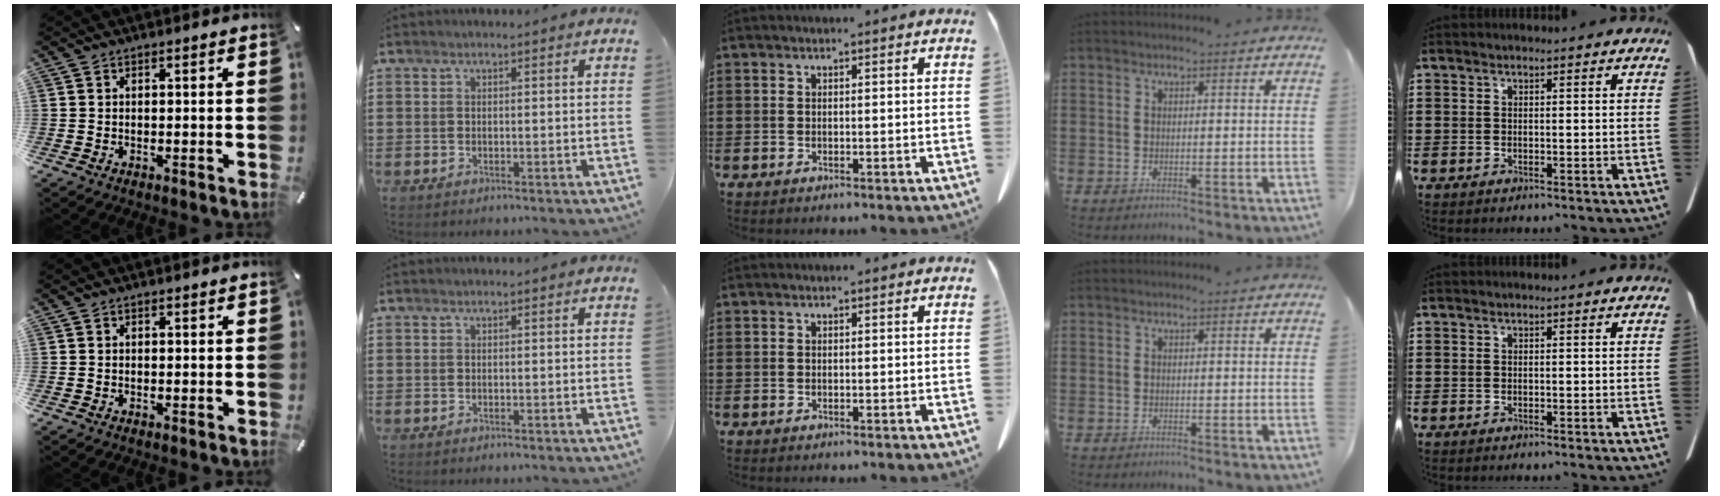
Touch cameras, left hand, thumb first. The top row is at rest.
{}